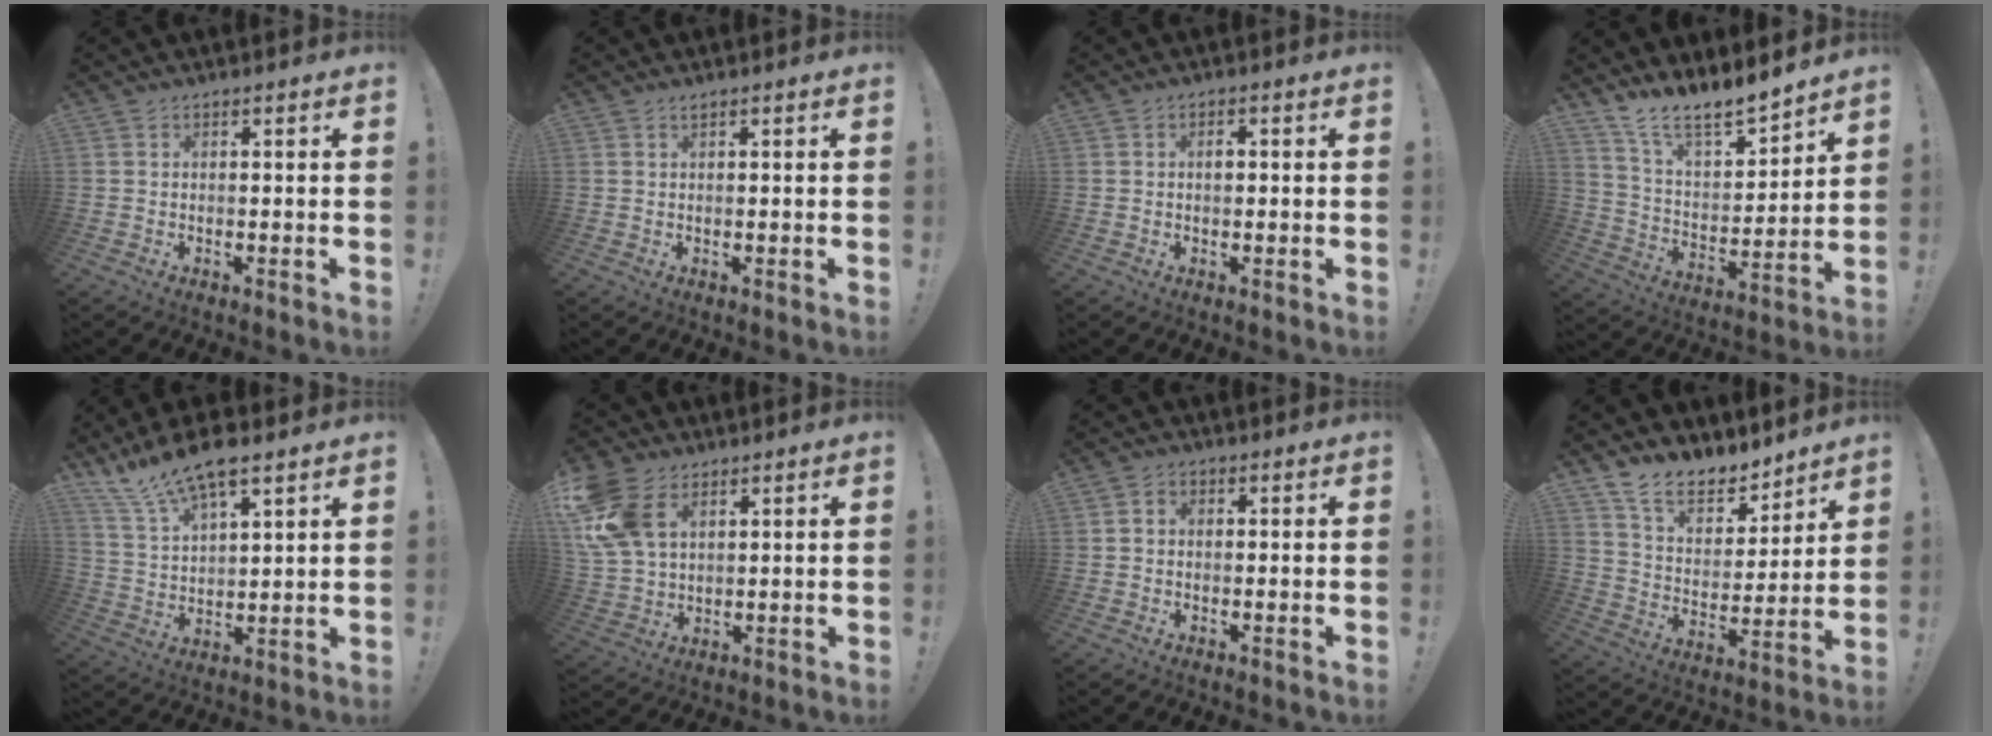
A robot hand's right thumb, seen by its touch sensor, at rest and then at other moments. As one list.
[{"total": 0.9, "force": [0.8, 0.1, 0.3], "torque": [-0.008, 0.000, 0.016]}, {"total": 1.6, "force": [0.3, 1.1, 1.2], "torque": [-0.010, 0.000, 0.000]}, {"total": 12.4, "force": [11.7, 2.1, 3.3], "torque": [-0.071, -0.109, 0.210]}, {"total": 12.8, "force": [10.2, 3.6, 6.8], "torque": [-0.136, -0.060, 0.186]}, {"total": 14.8, "force": [5.9, 9.9, 9.3], "torque": [-0.197, -0.010, 0.118]}, {"total": 1.8, "force": [-0.4, 1.5, 1.1], "torque": [-0.026, 0.009, -0.005]}, {"total": 12.3, "force": [10.4, 5.2, 4.1], "torque": [-0.081, -0.080, 0.196]}]